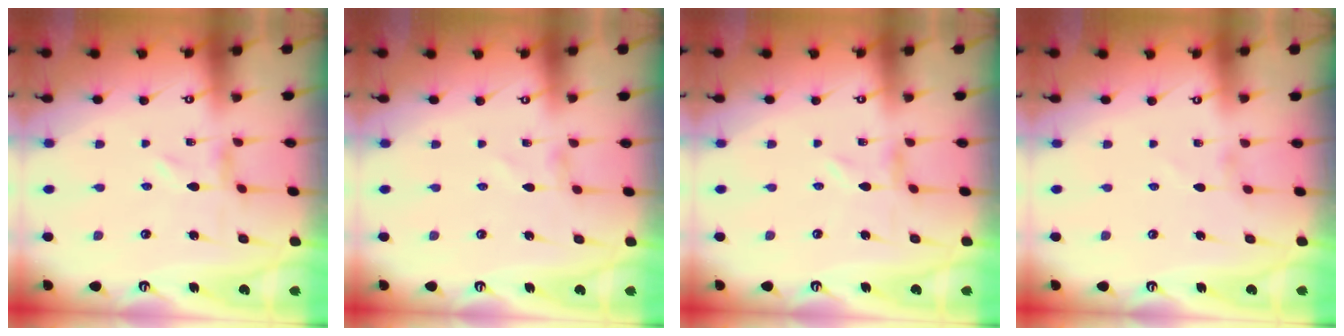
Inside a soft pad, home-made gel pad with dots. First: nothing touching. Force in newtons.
{"total": 0.0}
{"total": 0.0}
{"total": 0.6, "press": 0.5, "slide": 0.3}